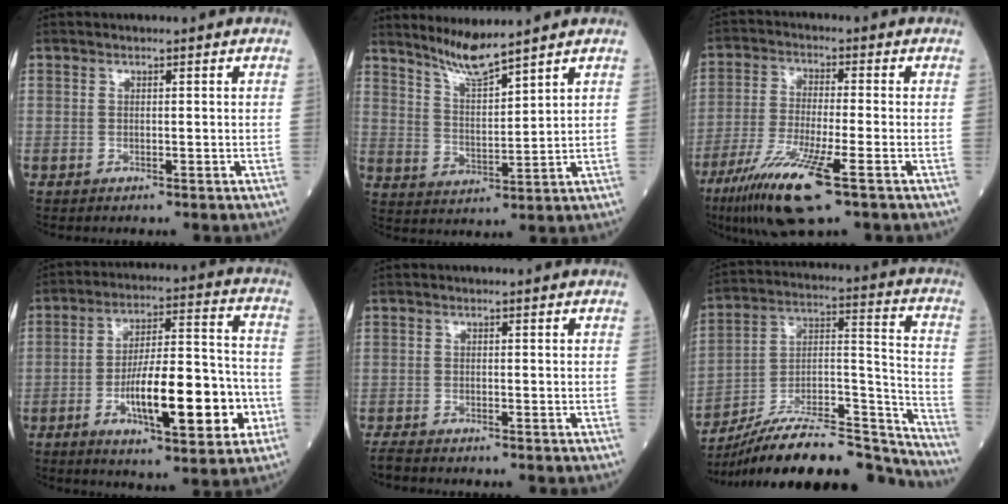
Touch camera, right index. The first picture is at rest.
{"total": 6.4, "force": [5.8, -0.7, 2.6], "torque": [-0.055, -0.016, 0.117]}
{"total": 12.6, "force": [-7.2, 1.1, 10.3], "torque": [-0.208, -0.035, -0.129]}
{"total": 17.6, "force": [-5.6, 4.7, 16.0], "torque": [-0.261, 0.015, -0.080]}
{"total": 3.3, "force": [-3.0, 0.6, 1.3], "torque": [-0.031, -0.012, -0.050]}
{"total": 26.2, "force": [-23.7, 3.6, 10.6], "torque": [-0.146, 0.022, -0.376]}